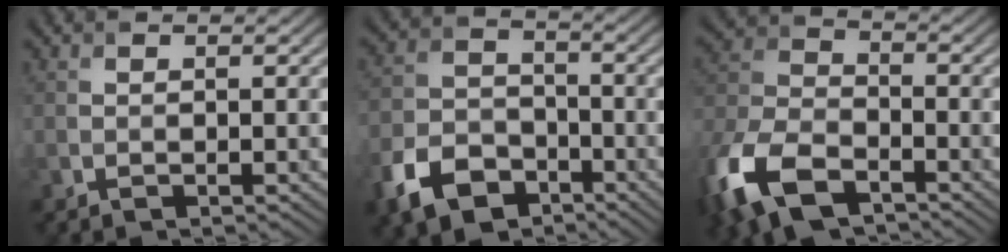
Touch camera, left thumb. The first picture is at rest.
{"total": 9.2, "force": [-5.2, 5.9, 4.8], "torque": [-0.114, -0.016, -0.110]}
{"total": 13.9, "force": [-7.8, 7.3, 8.9], "torque": [-0.236, -0.029, -0.162]}